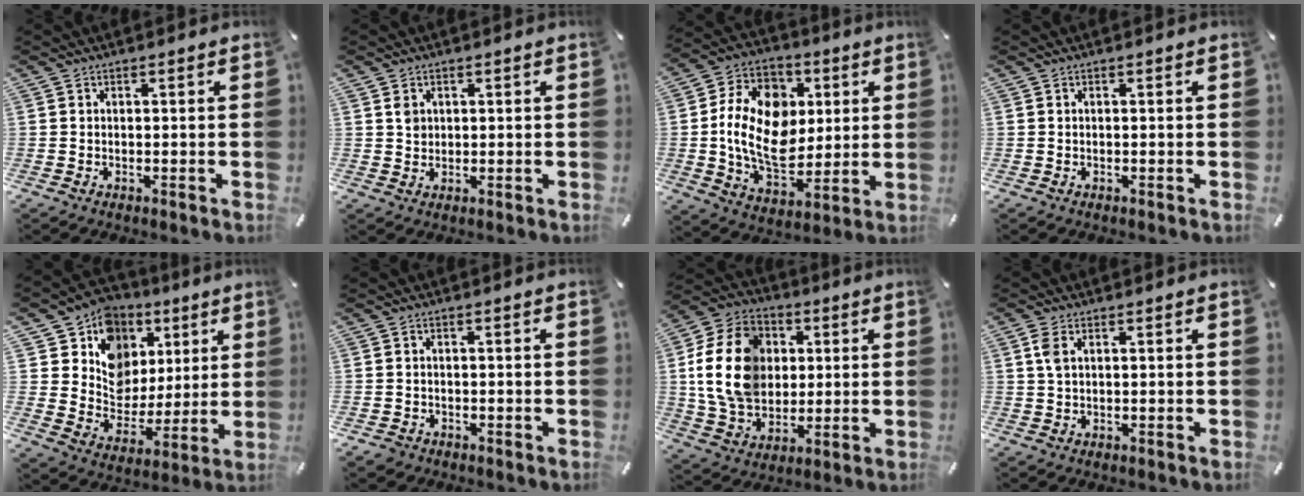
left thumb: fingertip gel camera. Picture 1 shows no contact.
{"total": 2.3, "force": [0.8, 2.1, 0.7], "torque": [-0.001, -0.003, 0.012]}
{"total": 18.1, "force": [0.7, 13.6, 11.9], "torque": [-0.234, 0.001, 0.010]}
{"total": 0.0}
{"total": 12.8, "force": [5.5, 11.3, 2.4], "torque": [-0.044, -0.049, 0.109]}
{"total": 1.7, "force": [-1.1, 1.3, 0.4], "torque": [-0.007, 0.007, -0.024]}
{"total": 17.8, "force": [2.0, 14.4, 10.3], "torque": [-0.230, 0.005, 0.033]}
{"total": 2.9, "force": [0.9, 1.3, 2.3], "torque": [-0.059, 0.003, 0.013]}